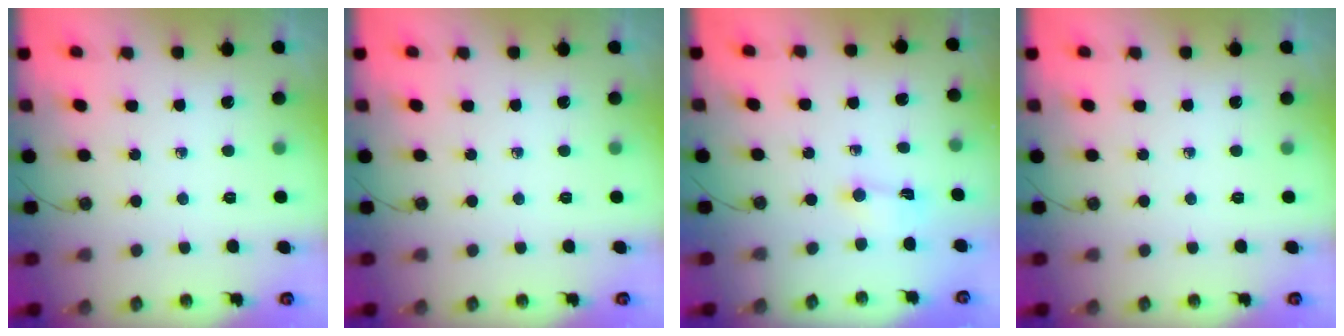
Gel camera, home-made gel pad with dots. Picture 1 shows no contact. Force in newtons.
{"total": 0.0}
{"total": 0.8, "press": 0.7, "slide": 0.5}
{"total": 0.0}